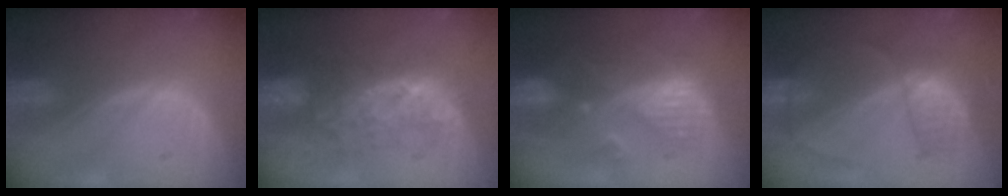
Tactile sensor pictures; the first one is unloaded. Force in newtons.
{"total": 7.9, "press": 7.6, "slide": 2.2}
{"total": 8.4, "press": 8.3, "slide": 1.3}
{"total": 6.6, "press": 5.7, "slide": 3.2}